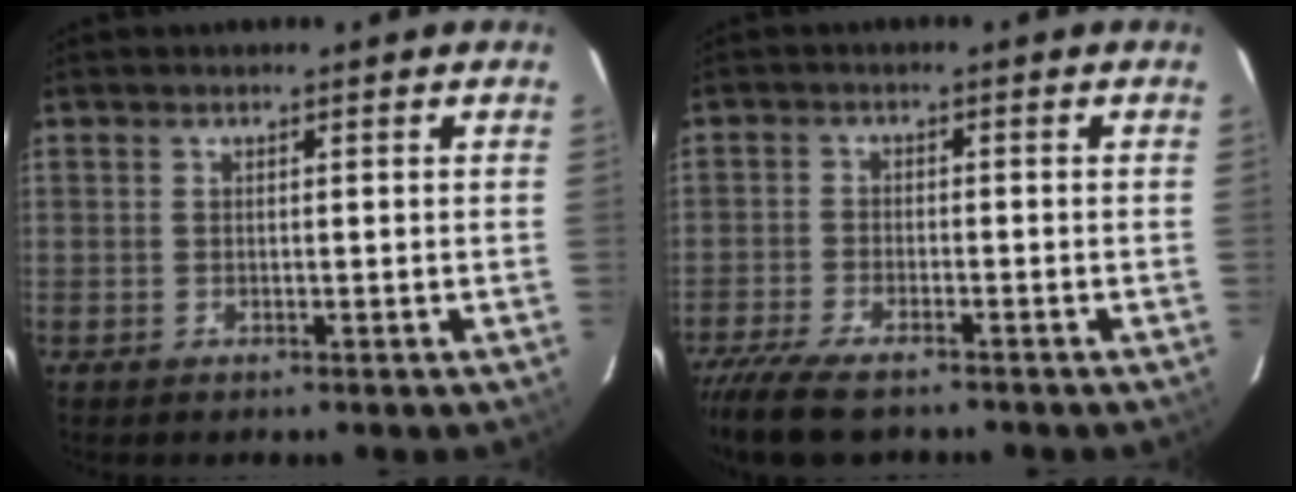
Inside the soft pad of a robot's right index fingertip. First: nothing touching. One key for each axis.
{"total": 9.7, "fx": -8.1, "fy": 2.6, "fz": 4.8, "tx": -0.122, "ty": -0.035, "tz": -0.149}